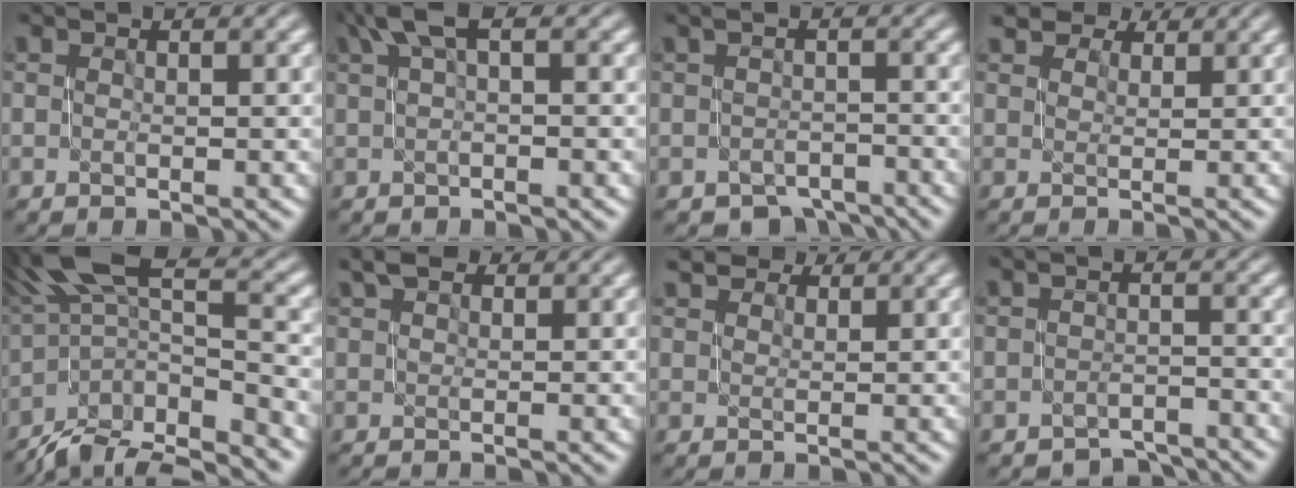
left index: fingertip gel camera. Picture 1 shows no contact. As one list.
[{"total": 3.0, "force": [1.6, 0.6, 2.5], "torque": [-0.049, 0.005, 0.027]}, {"total": 2.2, "force": [-2.0, 0.7, 0.6], "torque": [-0.011, -0.005, -0.028]}, {"total": 4.2, "force": [3.8, 1.4, 1.3], "torque": [-0.027, 0.011, 0.039]}, {"total": 11.5, "force": [-7.0, 3.2, 8.6], "torque": [-0.161, 0.017, -0.111]}, {"total": 2.3, "force": [1.9, 0.7, 1.0], "torque": [-0.014, 0.004, 0.027]}, {"total": 3.6, "force": [3.3, 1.0, 1.0], "torque": [-0.021, 0.011, 0.037]}, {"total": 2.5, "force": [-2.4, 0.2, 0.0], "torque": [0.003, -0.004, -0.040]}]